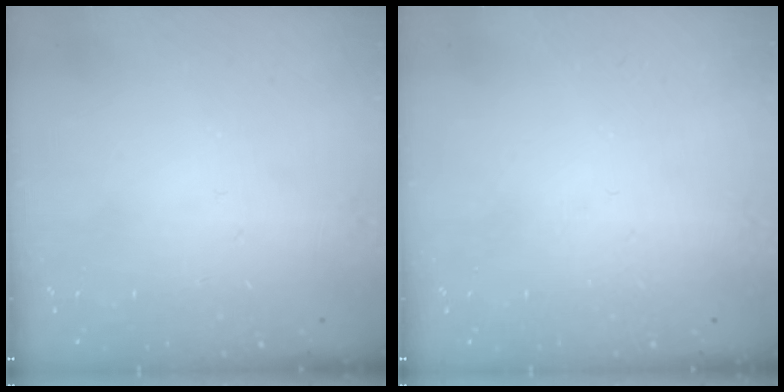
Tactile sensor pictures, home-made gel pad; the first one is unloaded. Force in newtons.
{"total": 0.0}